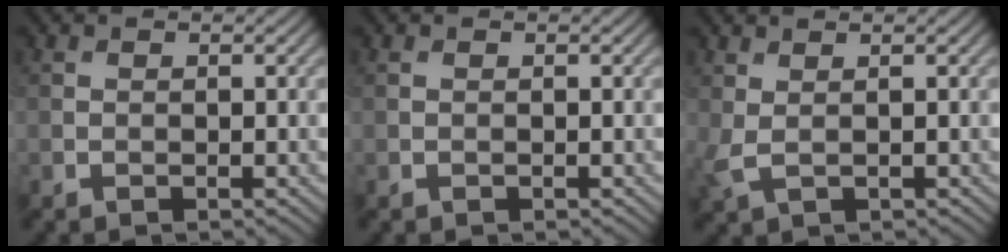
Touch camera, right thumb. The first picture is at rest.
{"total": 0.0}
{"total": 2.3, "force": [0.8, 1.0, 2.0], "torque": [-0.063, 0.000, 0.015]}